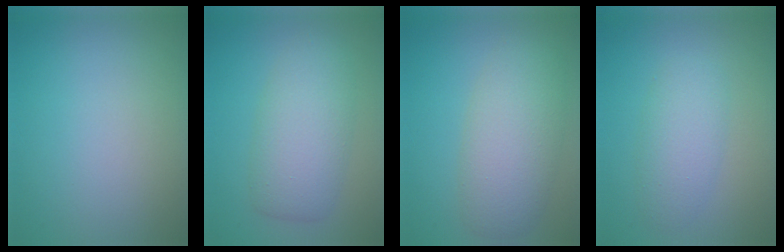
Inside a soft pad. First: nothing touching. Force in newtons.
{"total": 5.2, "press": 5.2, "slide": 0.1}
{"total": 5.8, "press": 5.8, "slide": 0.2}
{"total": 2.4, "press": 2.3, "slide": 0.1}